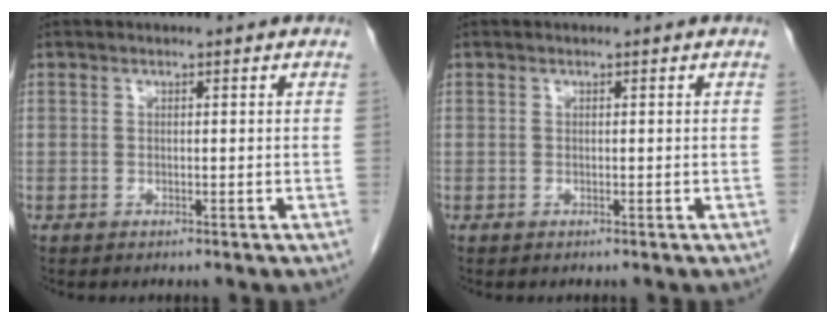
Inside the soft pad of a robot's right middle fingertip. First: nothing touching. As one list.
[{"total": 0.0}]